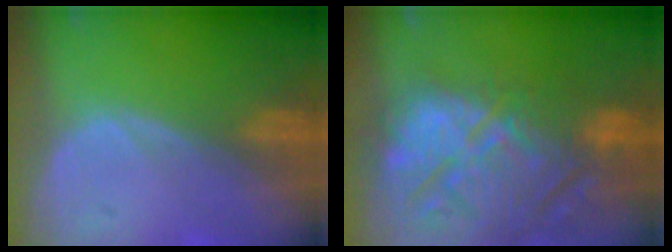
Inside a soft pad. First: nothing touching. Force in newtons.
{"total": 15.2, "press": 13.0, "slide": 7.9}